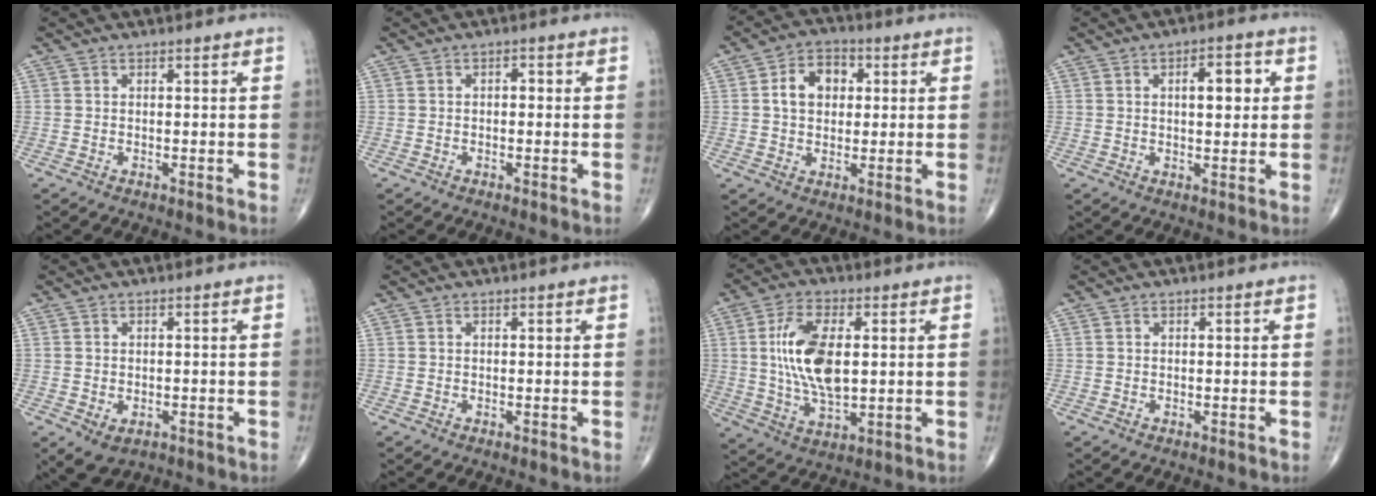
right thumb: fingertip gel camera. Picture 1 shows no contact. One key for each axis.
{"total": 1.5, "fx": 0.1, "fy": 0.8, "fz": 1.2, "tx": -0.013, "ty": 0.003, "tz": -0.002}
{"total": 8.2, "fx": 1.5, "fy": 6.0, "fz": 5.4, "tx": -0.069, "ty": 0.012, "tz": 0.019}
{"total": 6.6, "fx": 1.5, "fy": 2.9, "fz": 5.7, "tx": -0.065, "ty": 0.004, "tz": 0.020}
{"total": 4.6, "fx": -1.9, "fy": 3.2, "fz": 2.7, "tx": -0.046, "ty": 0.003, "tz": -0.018}
{"total": 0.0}
{"total": 13.5, "fx": 1.7, "fy": 6.6, "fz": 11.6, "tx": -0.223, "ty": -0.008, "tz": 0.036}
{"total": 0.0}